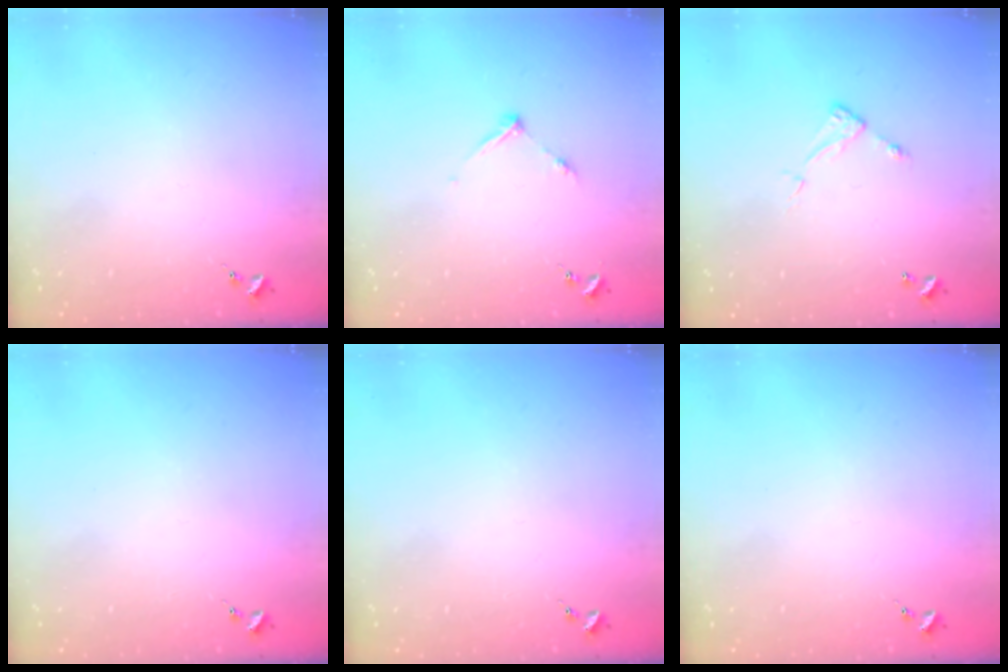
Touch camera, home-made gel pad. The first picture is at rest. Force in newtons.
{"total": 5.6, "press": 5.6, "slide": 0.6}
{"total": 4.9, "press": 4.8, "slide": 0.3}
{"total": 0.0}
{"total": 0.0}
{"total": 0.0}